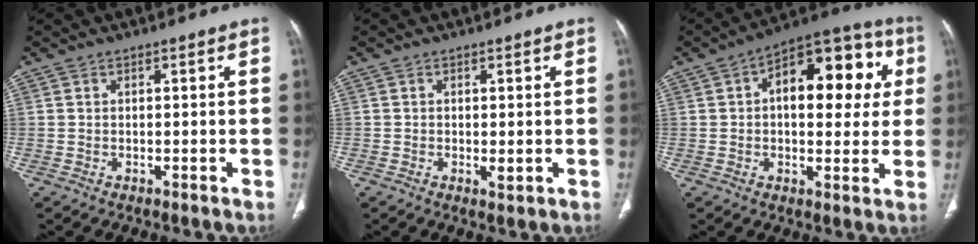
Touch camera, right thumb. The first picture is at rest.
{"total": 1.4, "force": [-0.2, 0.7, 1.3], "torque": [-0.019, -0.004, -0.002]}
{"total": 18.8, "force": [4.0, 10.0, 15.4], "torque": [-0.162, 0.028, 0.047]}